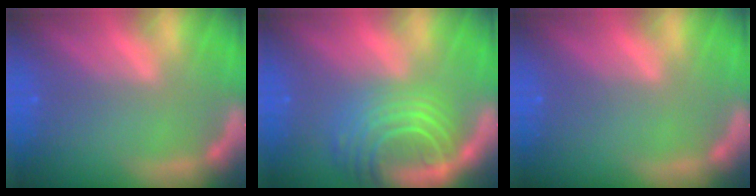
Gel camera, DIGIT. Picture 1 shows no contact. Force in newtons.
{"total": 10.0}
{"total": 0.0}